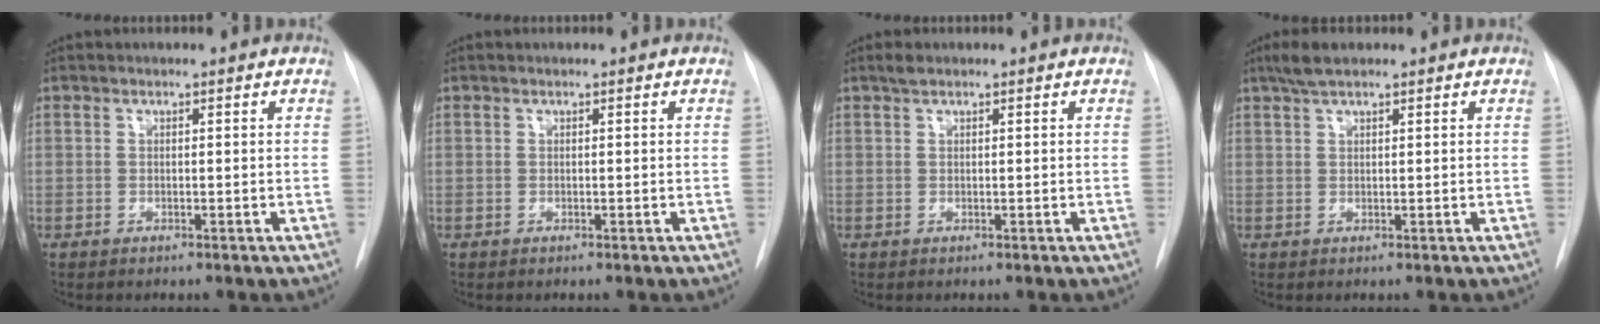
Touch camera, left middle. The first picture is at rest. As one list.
[{"total": 0.0}, {"total": 1.1, "force": [0.9, 0.4, 0.6], "torque": [-0.016, 0.009, 0.017]}, {"total": 3.2, "force": [2.4, 0.7, 1.9], "torque": [-0.046, 0.010, 0.047]}]